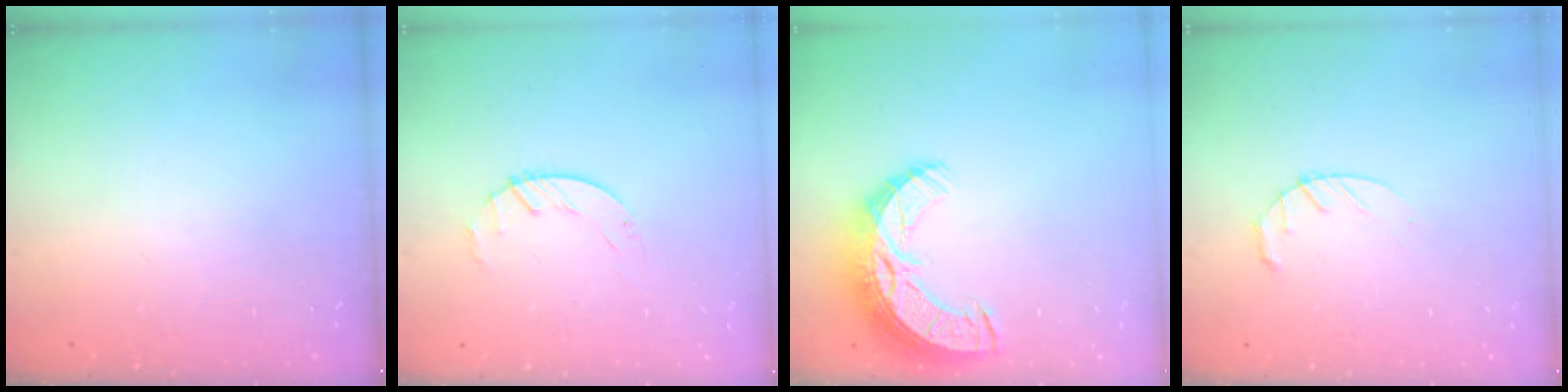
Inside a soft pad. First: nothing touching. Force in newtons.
{"total": 1.6, "press": 1.6, "slide": 0.3}
{"total": 15.2, "press": 15.2, "slide": 1.0}
{"total": 4.4, "press": 4.4, "slide": 0.7}